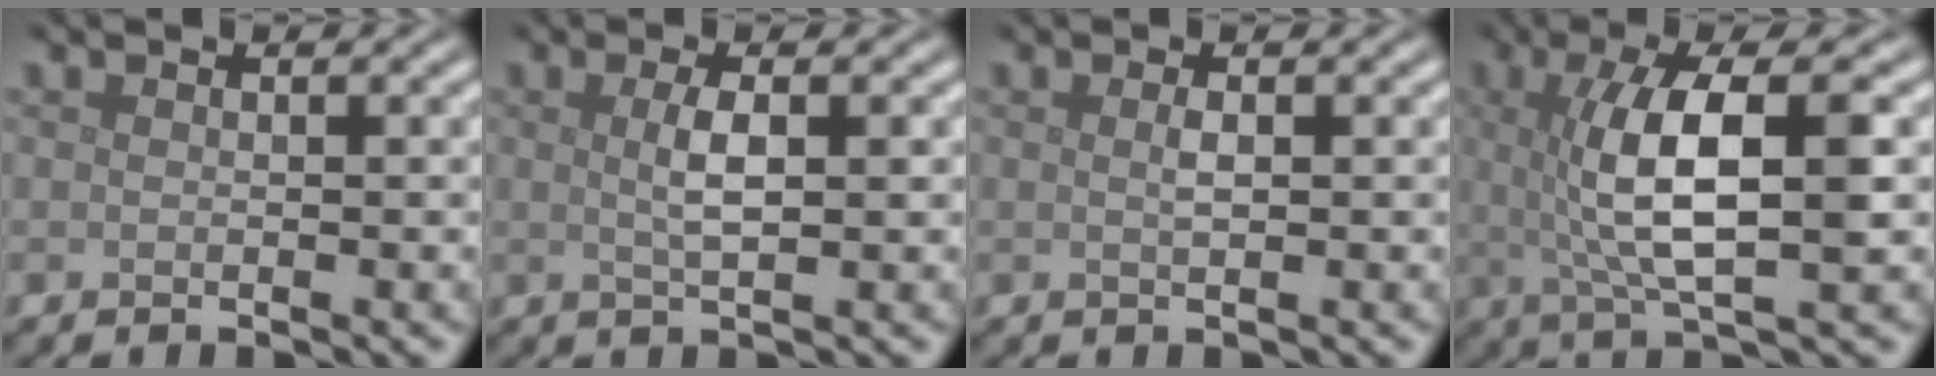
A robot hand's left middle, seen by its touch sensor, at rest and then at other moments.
{"total": 2.3, "force": [0.4, 0.5, 2.2], "torque": [-0.041, 0.002, 0.007]}
{"total": 0.9, "force": [0.2, 0.2, 0.9], "torque": [-0.017, 0.002, 0.003]}
{"total": 7.4, "force": [0.8, 1.9, 7.1], "torque": [-0.127, 0.003, 0.015]}